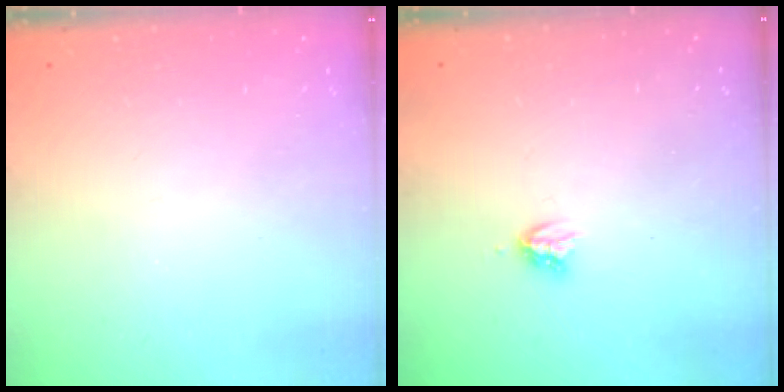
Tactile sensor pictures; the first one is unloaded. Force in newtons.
{"total": 4.0, "press": 4.0, "slide": 0.4}